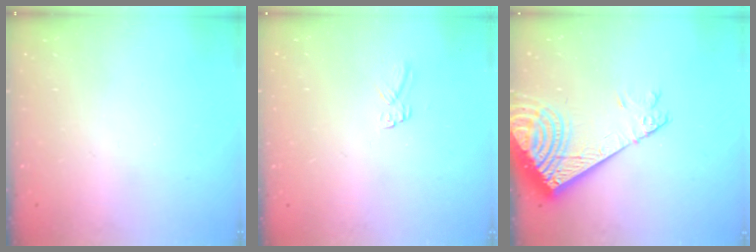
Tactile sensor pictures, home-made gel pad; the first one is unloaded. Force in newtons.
{"total": 4.5, "press": 4.5, "slide": 0.5}
{"total": 18.8, "press": 18.5, "slide": 3.4}